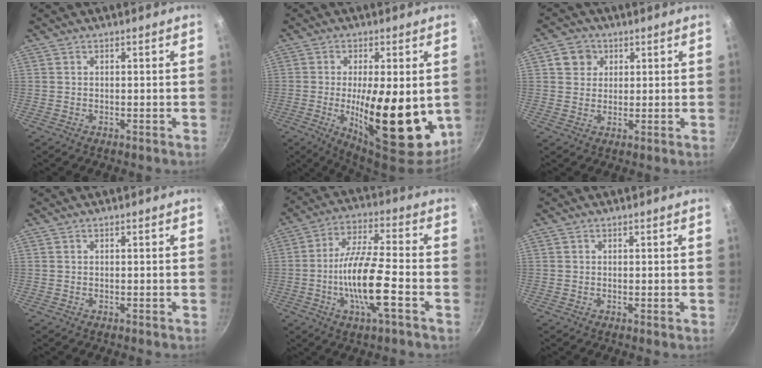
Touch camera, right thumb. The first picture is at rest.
{"total": 18.9, "force": [-2.0, 6.8, 17.5], "torque": [-0.248, -0.012, -0.023]}
{"total": 4.9, "force": [1.7, 4.4, 1.4], "torque": [0.010, 0.004, 0.023]}
{"total": 0.0}
{"total": 13.4, "force": [-4.0, 2.9, 12.4], "torque": [-0.232, 0.026, -0.083]}
{"total": 0.0}